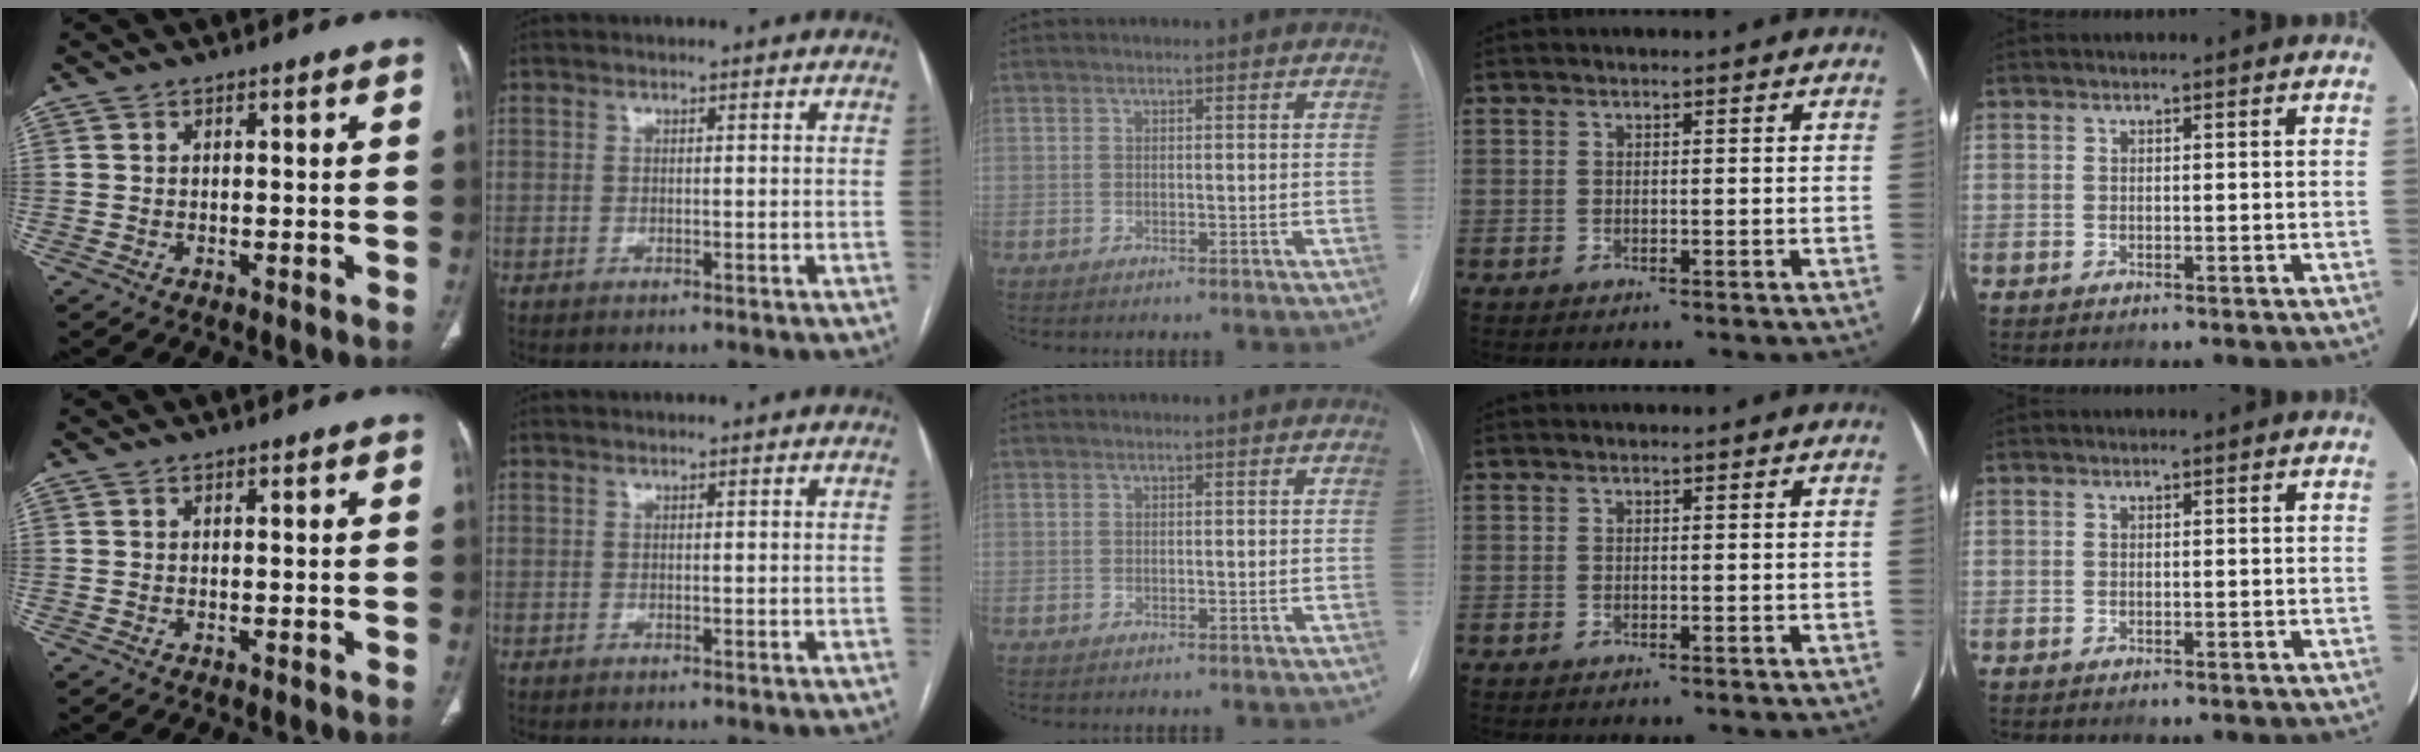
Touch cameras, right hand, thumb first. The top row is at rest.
{}